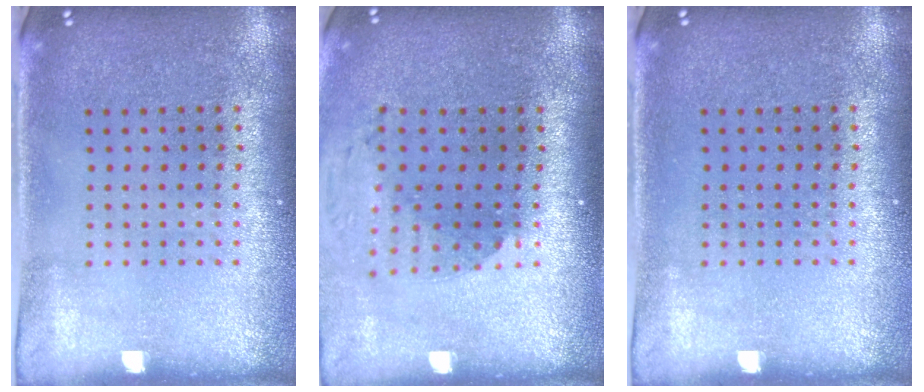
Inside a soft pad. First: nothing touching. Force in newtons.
{"total": 1.8, "press": 1.4, "slide": 1.1}
{"total": 0.0}